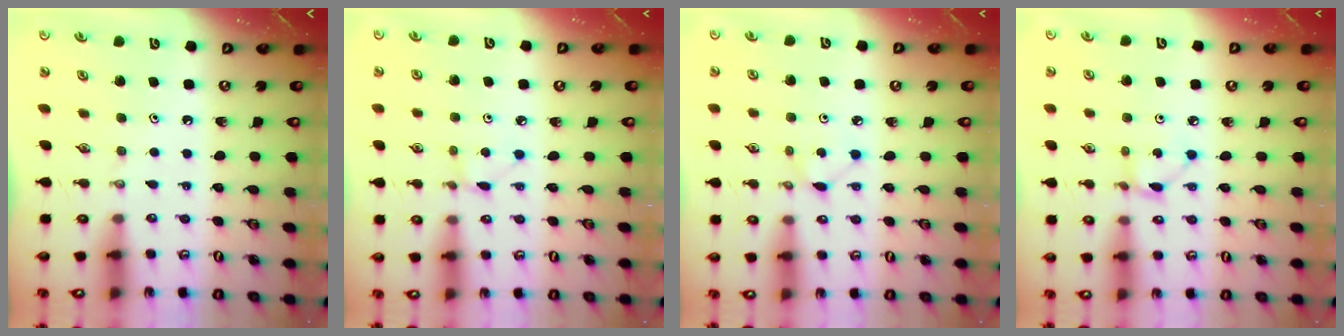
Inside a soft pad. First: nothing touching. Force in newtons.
{"total": 2.6, "press": 2.6, "slide": 0.3}
{"total": 3.9, "press": 3.9, "slide": 0.5}
{"total": 2.7, "press": 2.6, "slide": 0.3}